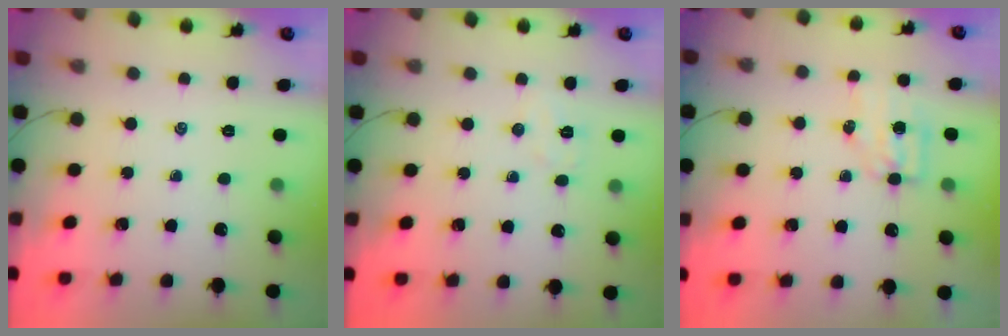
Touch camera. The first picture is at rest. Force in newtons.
{"total": 4.0, "press": 3.9, "slide": 0.9}
{"total": 5.0, "press": 4.9, "slide": 0.6}